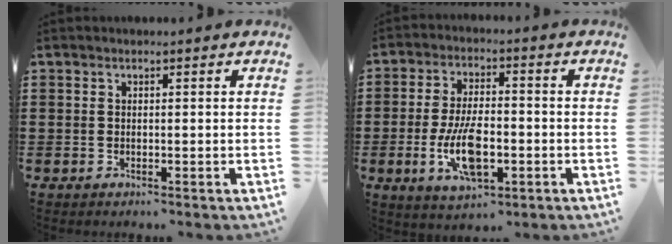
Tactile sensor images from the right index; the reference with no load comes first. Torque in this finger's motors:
{"motor_torque": [2.14, 0.00, 1.05, 0.21]}